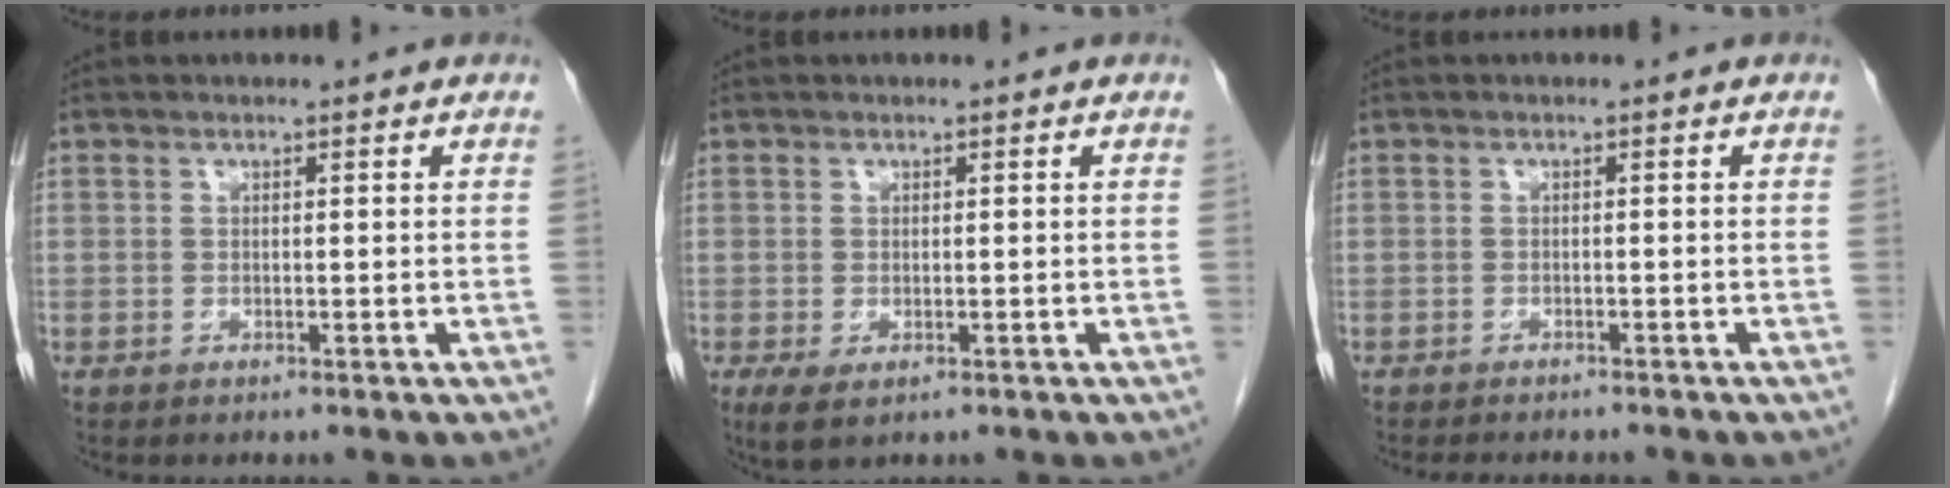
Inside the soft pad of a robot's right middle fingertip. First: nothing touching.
{"total": 3.0, "force": [-1.4, 1.3, 2.3], "torque": [-0.040, -0.008, -0.016]}
{"total": 4.5, "force": [-4.1, 1.1, 1.6], "torque": [-0.020, -0.005, -0.053]}